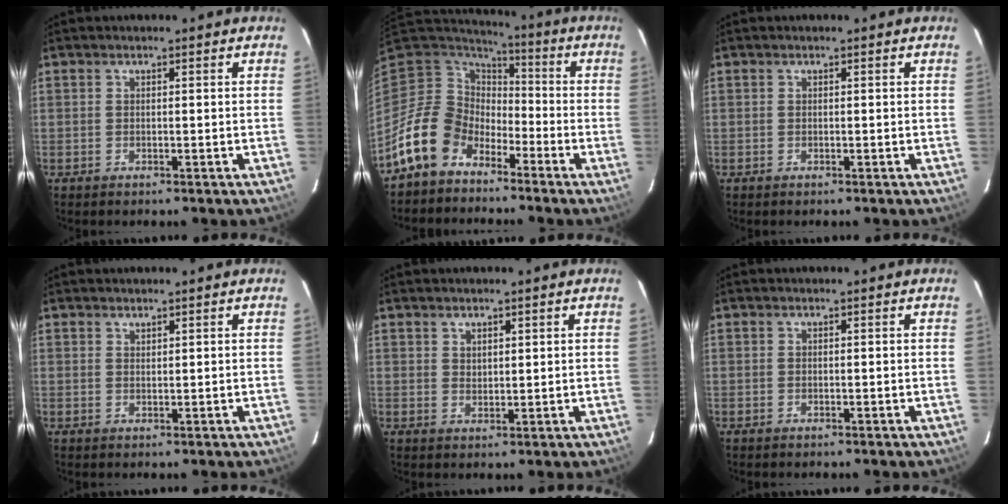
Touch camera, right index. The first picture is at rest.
{"total": 11.8, "force": [-8.0, 8.1, 3.2], "torque": [-0.083, 0.026, -0.152]}
{"total": 0.0}
{"total": 0.9, "force": [0.8, 0.3, 0.1], "torque": [-0.002, 0.001, 0.017]}
{"total": 2.0, "force": [1.5, 1.2, 0.7], "torque": [-0.007, 0.002, 0.027]}
{"total": 0.0}